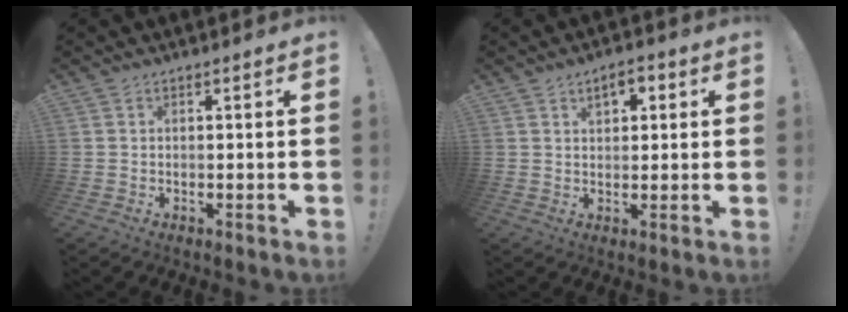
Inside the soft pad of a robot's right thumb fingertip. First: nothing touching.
{"total": 4.7, "force": [2.2, 2.8, 3.1], "torque": [-0.038, -0.003, 0.033]}